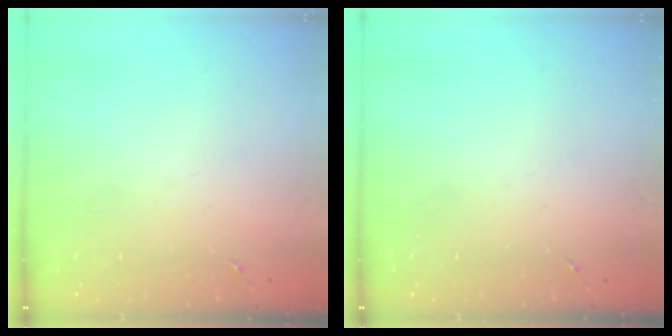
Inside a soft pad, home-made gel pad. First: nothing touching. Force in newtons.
{"total": 0.0}